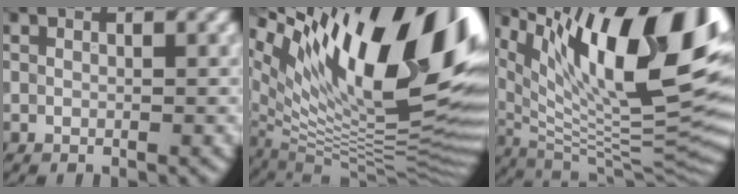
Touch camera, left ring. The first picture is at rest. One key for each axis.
{"total": 19.4, "fx": 8.6, "fy": 7.9, "fz": 15.5, "tx": -0.240, "ty": 0.029, "tz": 0.152}
{"total": 17.7, "fx": 7.8, "fy": 6.6, "fz": 14.5, "tx": -0.234, "ty": 0.020, "tz": 0.144}